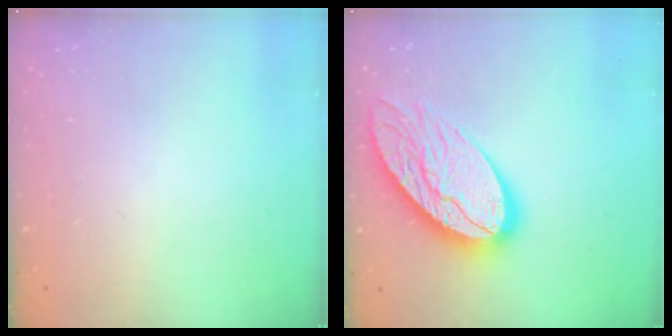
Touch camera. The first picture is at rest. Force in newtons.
{"total": 18.6, "press": 18.6, "slide": 1.6}